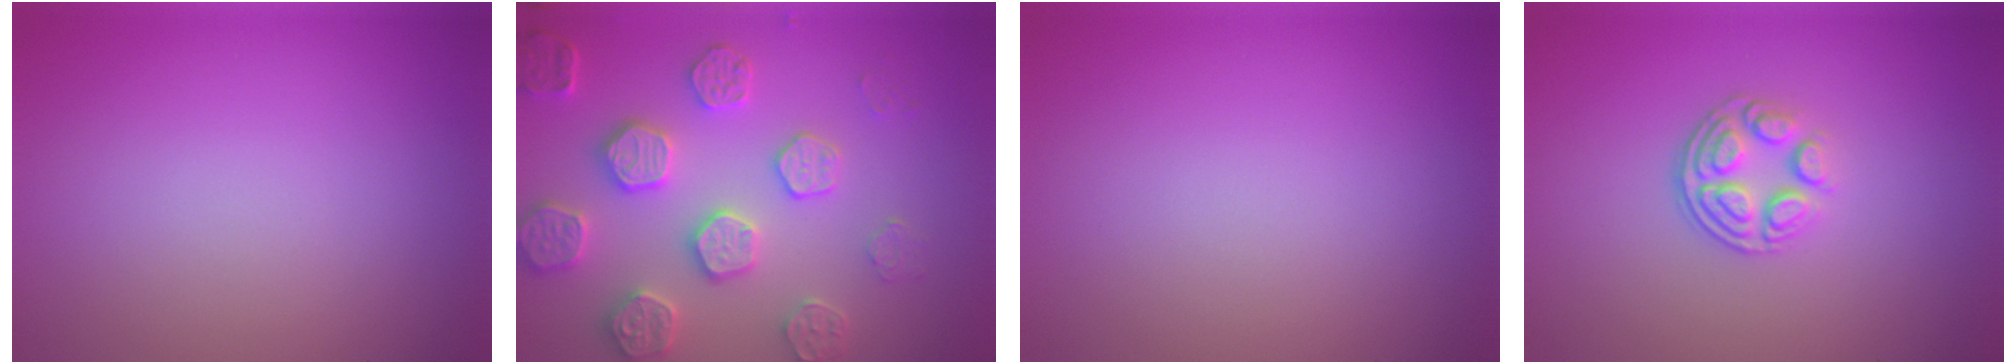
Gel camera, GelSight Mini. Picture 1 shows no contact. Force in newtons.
{"total": 5.0, "press": 4.9, "slide": 1.1}
{"total": 0.0}
{"total": 3.7, "press": 2.6, "slide": 2.6}